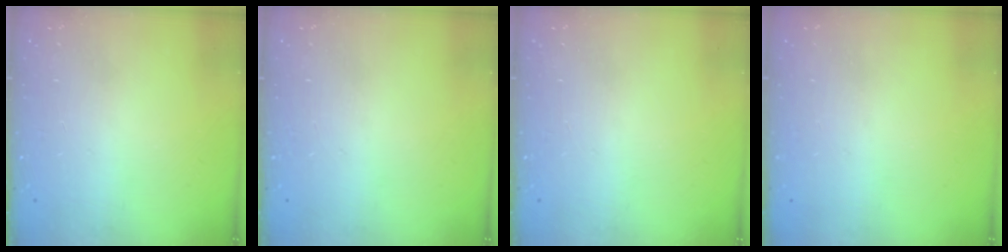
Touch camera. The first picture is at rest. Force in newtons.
{"total": 0.0}
{"total": 0.0}
{"total": 0.0}